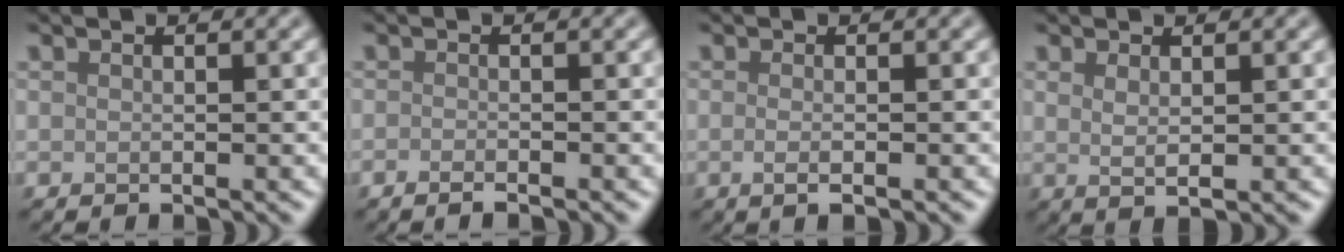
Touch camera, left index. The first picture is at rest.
{"total": 1.0, "force": [-0.8, 0.1, 0.7], "torque": [-0.010, -0.003, -0.016]}
{"total": 1.7, "force": [-0.5, 0.5, 1.6], "torque": [-0.023, -0.005, -0.012]}
{"total": 1.6, "force": [0.5, 0.4, 1.4], "torque": [-0.023, -0.003, 0.011]}